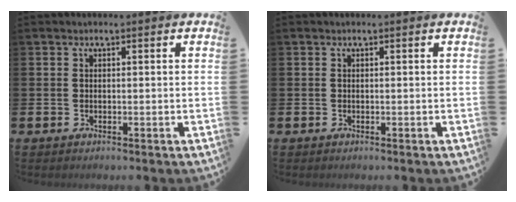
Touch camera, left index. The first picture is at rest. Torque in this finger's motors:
{"motor_torque": [0.18, 0.18, 0.00, -0.01]}